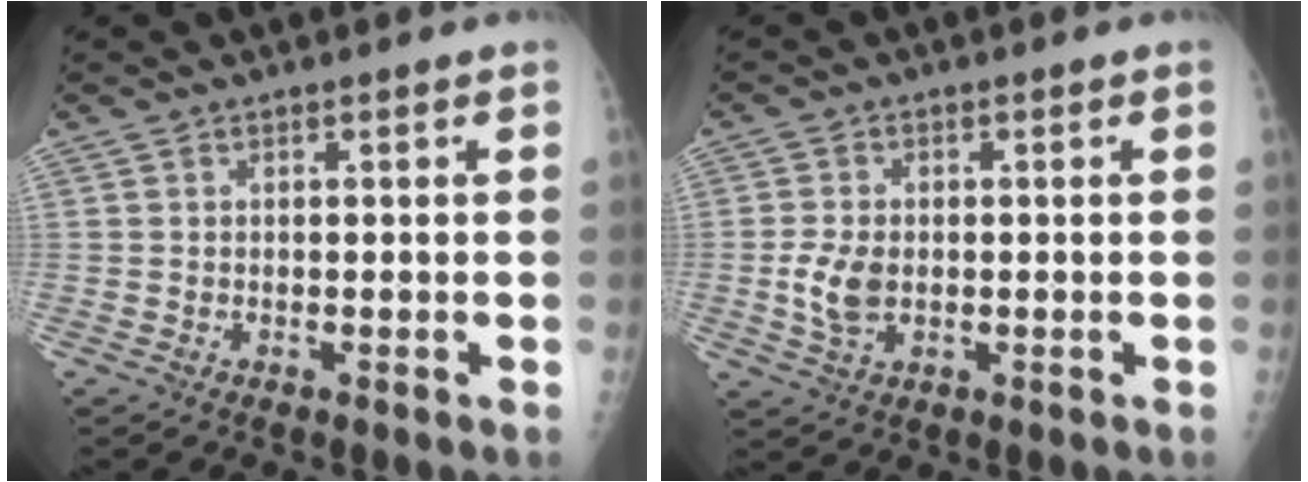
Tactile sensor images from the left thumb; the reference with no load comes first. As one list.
[{"total": 5.6, "force": [-0.5, 3.7, 4.2], "torque": [-0.086, -0.001, -0.007]}]